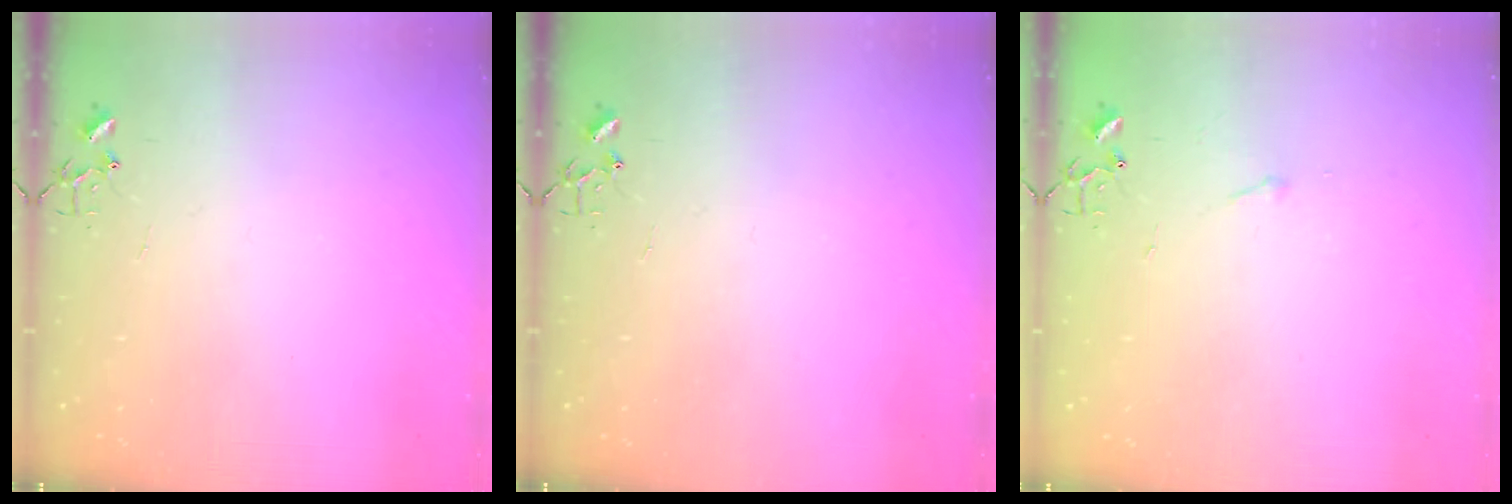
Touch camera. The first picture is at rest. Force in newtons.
{"total": 0.0}
{"total": 2.9, "press": 2.9, "slide": 0.5}